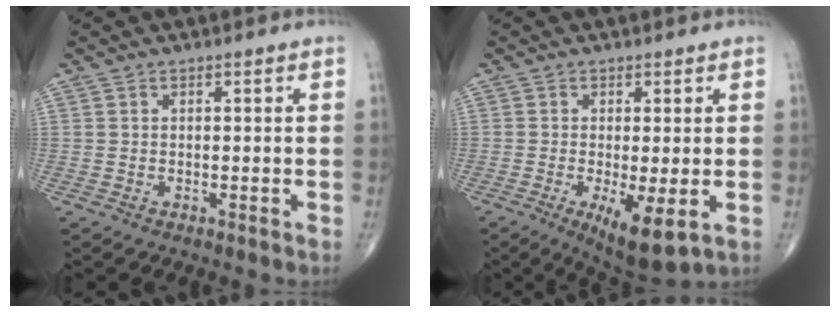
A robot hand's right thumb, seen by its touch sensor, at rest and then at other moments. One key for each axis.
{"total": 8.1, "fx": -2.2, "fy": 2.4, "fz": 7.4, "tx": -0.122, "ty": -0.025, "tz": -0.032}